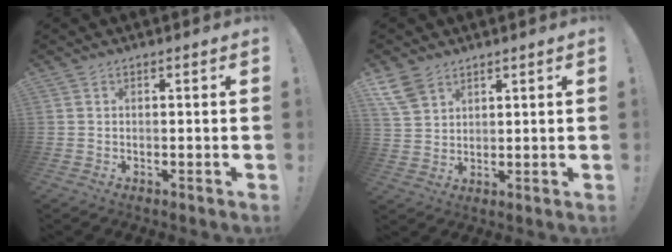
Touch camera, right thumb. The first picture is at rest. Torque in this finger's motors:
{"motor_torque": [0.10, 0.47, 0.68, 0.33, 0.01]}